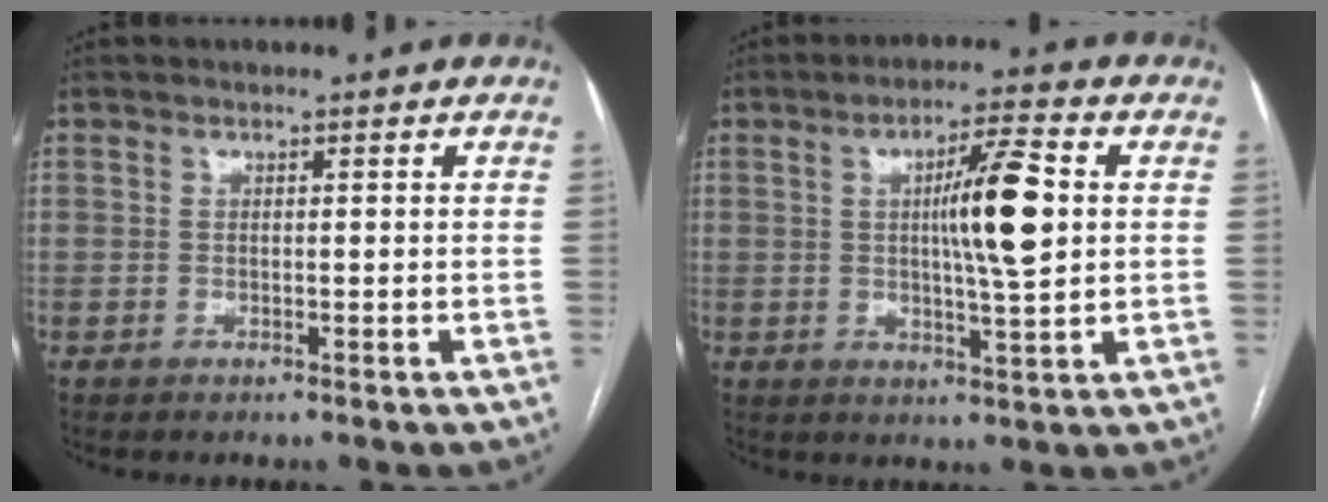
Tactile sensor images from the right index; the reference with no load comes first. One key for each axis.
{"total": 9.9, "fx": 1.4, "fy": 0.7, "fz": 9.8, "tx": -0.161, "ty": 0.004, "tz": 0.023}